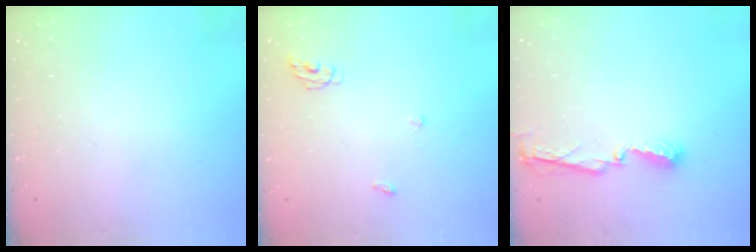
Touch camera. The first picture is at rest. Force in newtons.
{"total": 5.2, "press": 5.1, "slide": 0.3}
{"total": 5.1, "press": 5.1, "slide": 0.4}